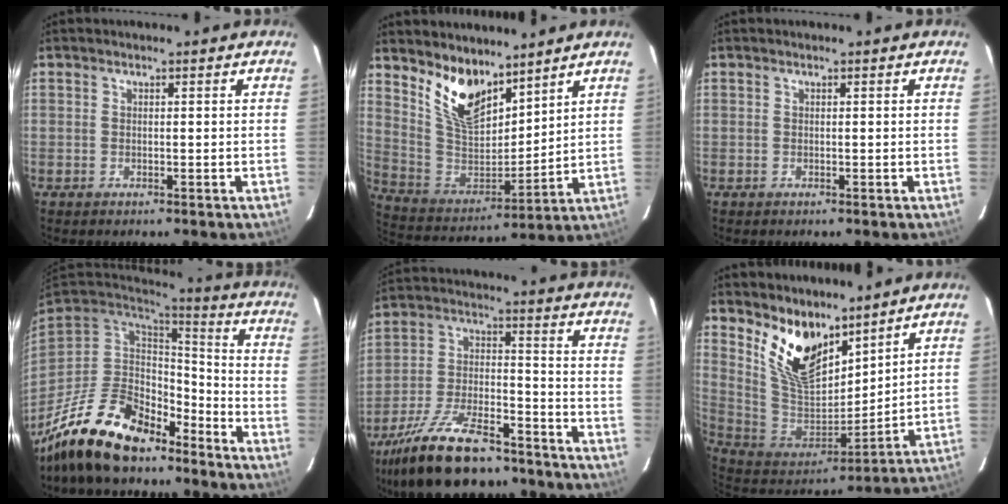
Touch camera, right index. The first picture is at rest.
{"total": 13.6, "force": [9.7, 6.3, 7.3], "torque": [-0.146, -0.006, 0.199]}
{"total": 0.0}
{"total": 19.6, "force": [-14.5, 8.3, 10.4], "torque": [-0.218, -0.023, -0.245]}
{"total": 21.5, "force": [-16.7, 7.7, 11.2], "torque": [-0.222, -0.015, -0.268]}
{"total": 15.5, "force": [10.5, 7.5, 8.6], "torque": [-0.173, -0.008, 0.215]}